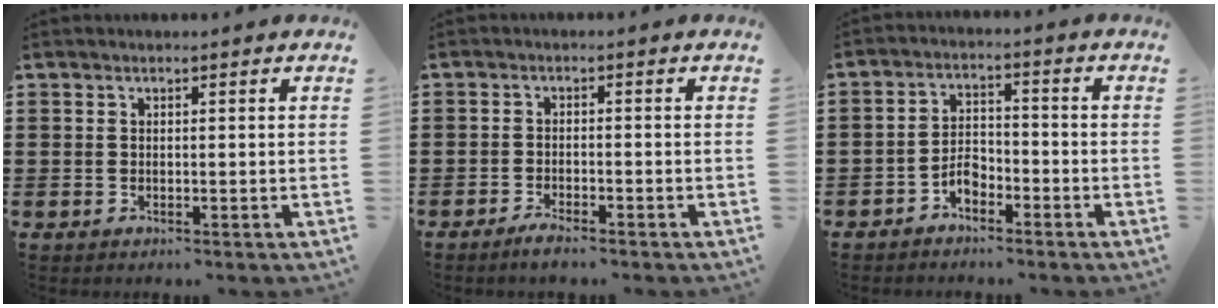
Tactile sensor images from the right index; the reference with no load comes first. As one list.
[{"total": 1.9, "force": [-1.8, 0.0, 0.7], "torque": [-0.015, 0.000, -0.033]}, {"total": 3.7, "force": [-2.4, 2.0, 2.1], "torque": [-0.047, 0.004, -0.050]}]